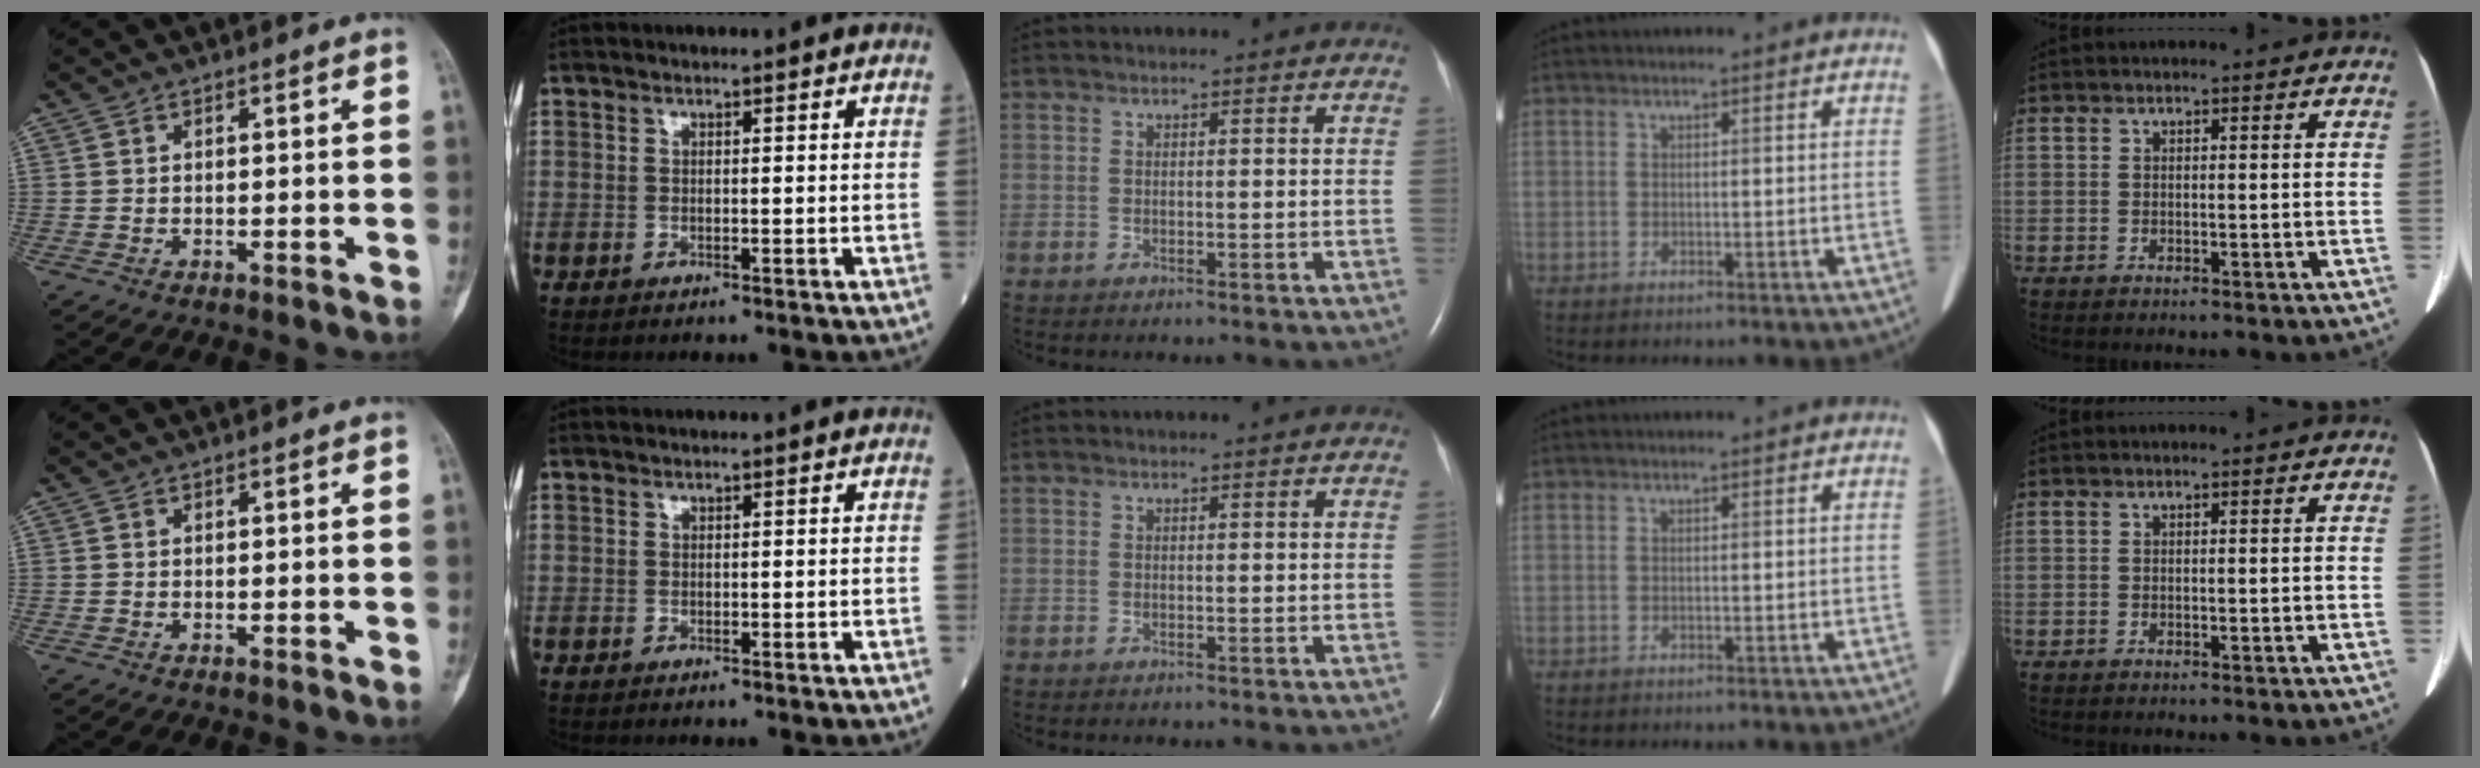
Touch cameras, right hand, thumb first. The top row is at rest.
{}